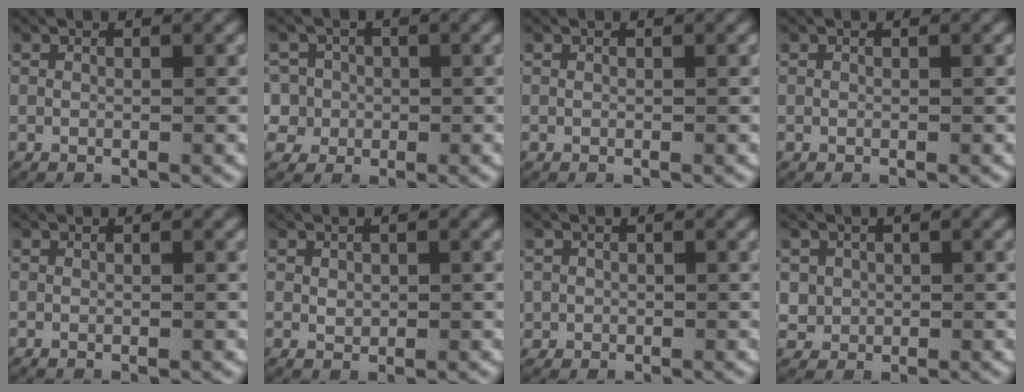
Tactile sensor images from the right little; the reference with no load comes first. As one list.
[{"total": 8.2, "force": [-1.7, 7.6, 2.4], "torque": [-0.076, -0.035, -0.026]}, {"total": 0.0}, {"total": 0.0}, {"total": 0.0}, {"total": 0.8, "force": [0.1, 0.7, 0.4], "torque": [-0.008, 0.001, 0.002]}, {"total": 2.5, "force": [-0.5, 2.4, 0.3], "torque": [-0.008, -0.006, -0.012]}, {"total": 5.3, "force": [-0.3, 5.1, 1.6], "torque": [-0.049, -0.014, -0.005]}]